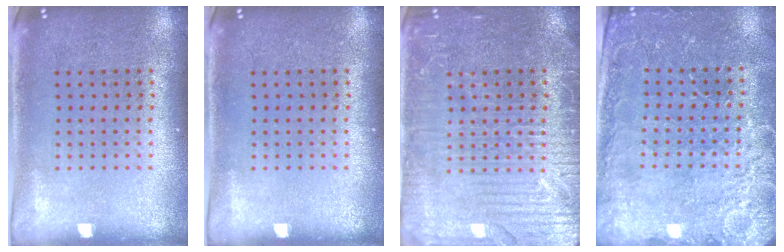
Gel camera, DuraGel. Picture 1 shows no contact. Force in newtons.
{"total": 0.0}
{"total": 3.9, "press": 3.8, "slide": 0.7}
{"total": 2.8, "press": 2.8, "slide": 0.2}